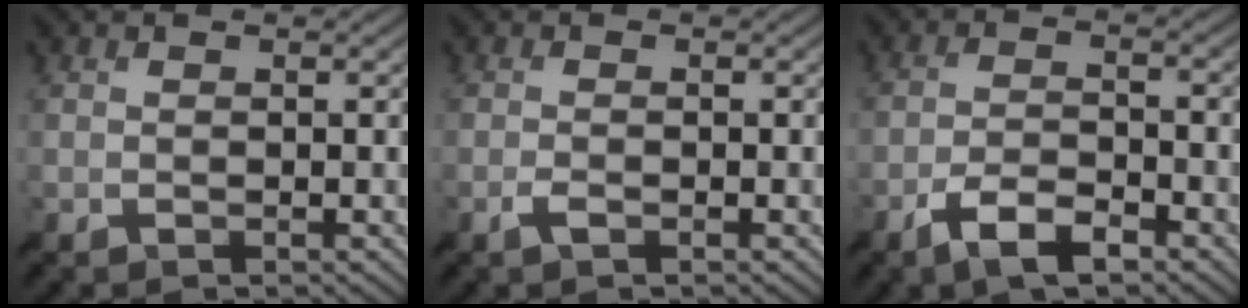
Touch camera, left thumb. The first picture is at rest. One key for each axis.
{"total": 1.1, "fx": -0.7, "fy": 0.2, "fz": 0.9, "tx": -0.016, "ty": 0.000, "tz": -0.017}
{"total": 5.7, "fx": -3.9, "fy": 1.7, "fz": 3.8, "tx": -0.076, "ty": -0.002, "tz": -0.075}